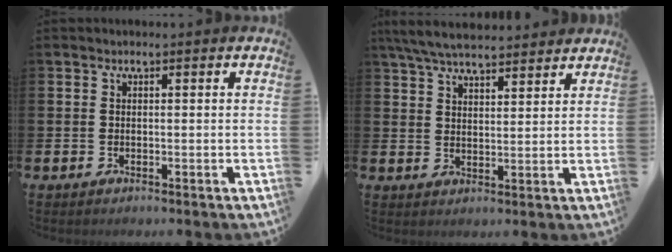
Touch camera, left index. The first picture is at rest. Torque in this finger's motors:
{"motor_torque": [1.08, -1.06, 0.63, 0.21]}